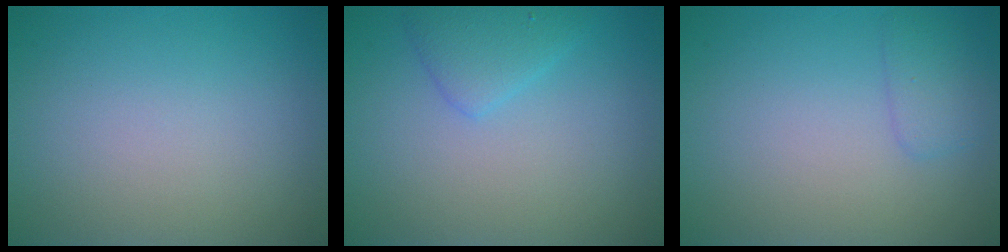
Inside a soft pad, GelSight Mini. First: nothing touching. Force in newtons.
{"total": 2.2, "press": 2.2, "slide": 0.1}
{"total": 1.6, "press": 1.6, "slide": 0.1}